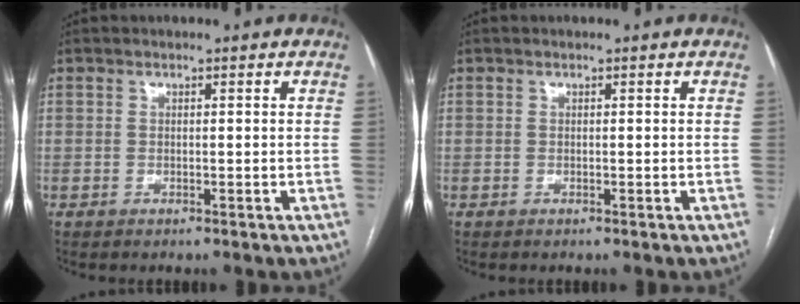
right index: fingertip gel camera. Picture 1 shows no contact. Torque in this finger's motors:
{"motor_torque": [0.00, 0.00, 0.00, 0.01]}